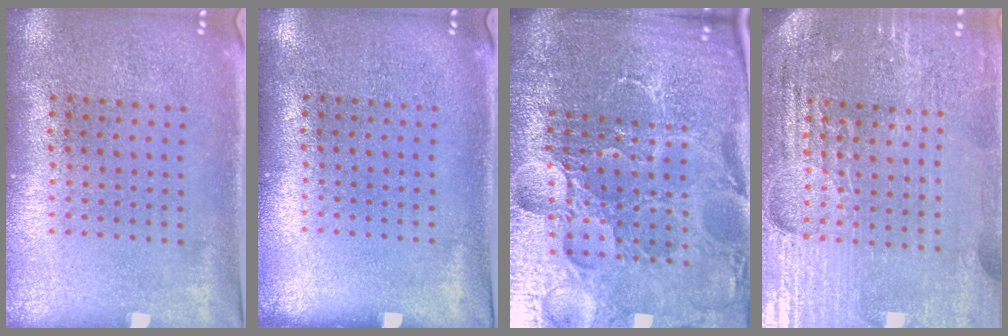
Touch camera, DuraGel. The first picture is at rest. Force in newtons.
{"total": 0.0}
{"total": 6.5, "press": 5.9, "slide": 2.9}
{"total": 4.8, "press": 4.5, "slide": 1.6}